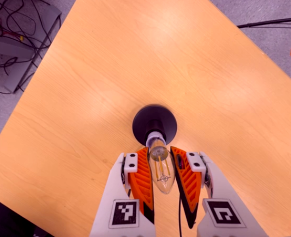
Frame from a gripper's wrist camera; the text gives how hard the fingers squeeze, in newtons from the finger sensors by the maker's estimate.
{"total": 21.0, "left": 22.6, "right": 19.5}